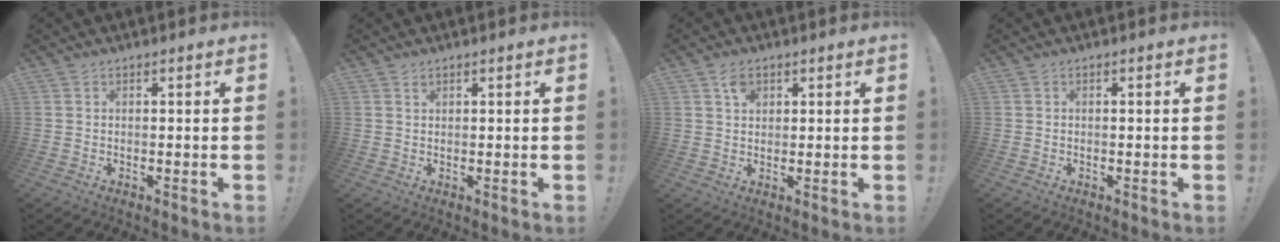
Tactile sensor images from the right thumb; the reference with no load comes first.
{"total": 0.8, "force": [0.6, 0.5, 0.3], "torque": [0.000, -0.002, 0.010]}
{"total": 3.6, "force": [1.7, 2.6, 1.8], "torque": [-0.019, -0.005, 0.028]}
{"total": 0.5, "force": [-0.3, -0.1, 0.4], "torque": [-0.010, 0.000, -0.005]}